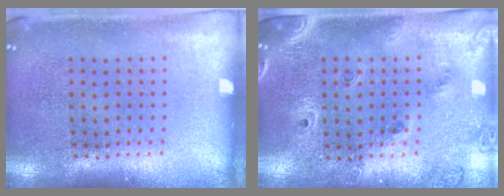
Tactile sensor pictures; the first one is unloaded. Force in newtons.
{"total": 1.5, "press": 1.4, "slide": 0.6}